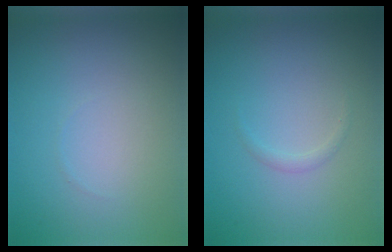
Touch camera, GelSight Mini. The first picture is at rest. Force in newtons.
{"total": 0.6, "press": 0.6, "slide": 0.0}